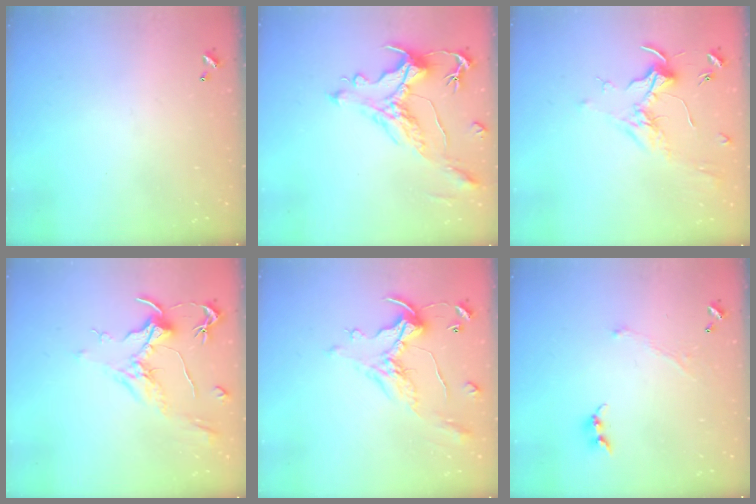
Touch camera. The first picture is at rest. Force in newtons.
{"total": 1.2, "press": 0.2, "slide": 1.2}
{"total": 1.9, "press": 1.7, "slide": 0.8}
{"total": 2.1, "press": 2.0, "slide": 0.8}
{"total": 1.8, "press": 1.5, "slide": 1.1}
{"total": 1.3, "press": 1.2, "slide": 0.5}